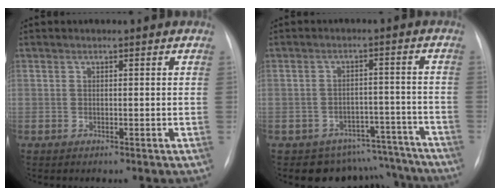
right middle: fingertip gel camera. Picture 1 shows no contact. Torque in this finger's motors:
{"motor_torque": [0.70, -0.89, 0.05, 0.04]}